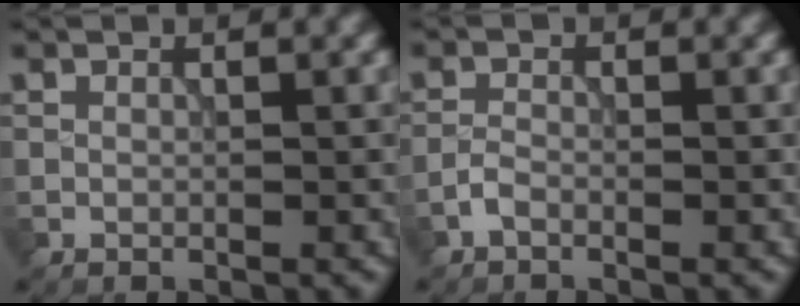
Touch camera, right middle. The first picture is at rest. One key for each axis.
{"total": 1.0, "fx": -0.7, "fy": 0.4, "fz": 0.6, "tx": -0.014, "ty": 0.003, "tz": -0.020}